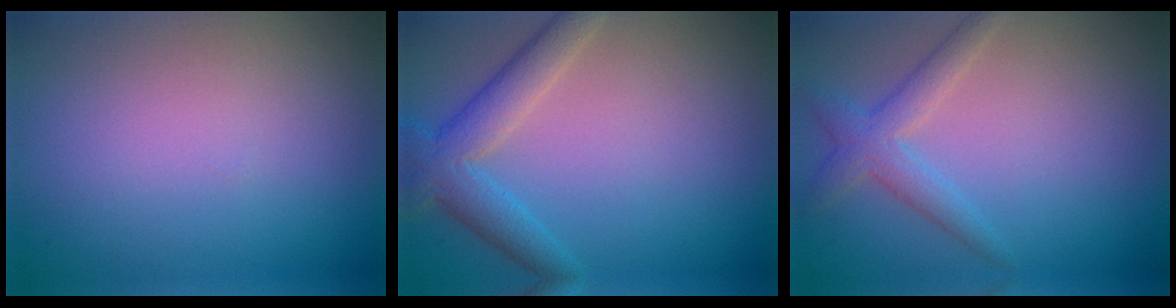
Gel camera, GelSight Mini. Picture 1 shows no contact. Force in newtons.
{"total": 4.3, "press": 4.3, "slide": 0.2}
{"total": 2.8, "press": 2.8, "slide": 0.1}